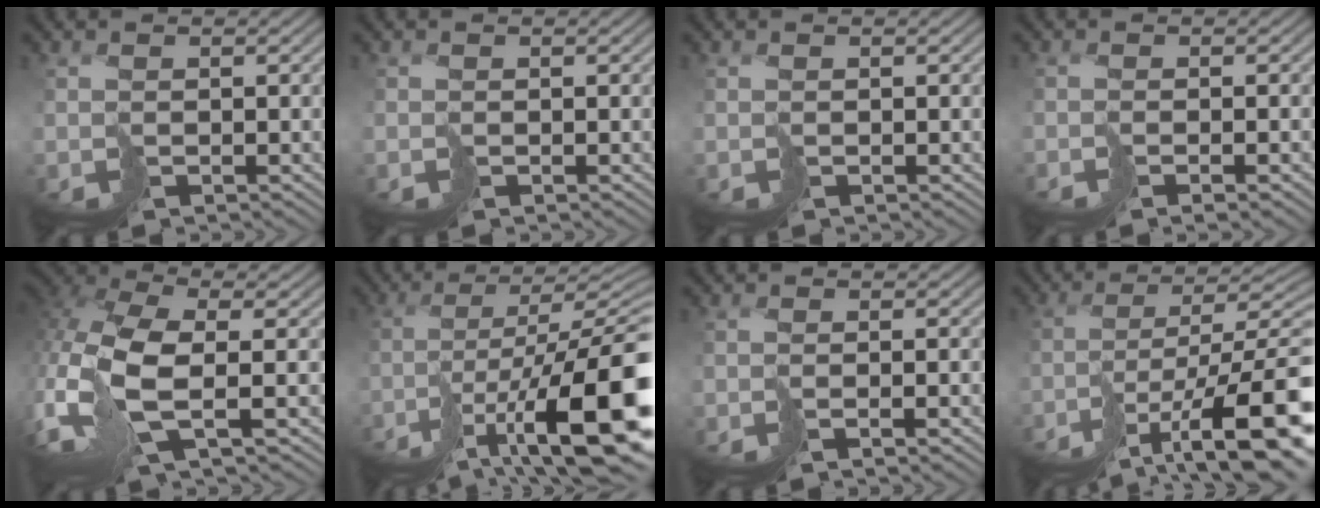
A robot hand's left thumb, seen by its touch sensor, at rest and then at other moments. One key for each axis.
{"total": 0.0}
{"total": 0.0}
{"total": 2.0, "fx": -1.4, "fy": -0.1, "fz": 1.5, "tx": -0.018, "ty": 0.002, "tz": -0.023}
{"total": 10.9, "fx": -2.4, "fy": 4.3, "fz": 9.7, "tx": -0.238, "ty": -0.014, "tz": -0.053}
{"total": 16.5, "fx": -7.1, "fy": 4.4, "fz": 14.3, "tx": -0.229, "ty": -0.012, "tz": -0.118}
{"total": 1.8, "fx": -1.3, "fy": -0.4, "fz": 1.2, "tx": -0.012, "ty": 0.003, "tz": -0.026}
{"total": 15.9, "fx": -8.2, "fy": 4.3, "fz": 12.9, "tx": -0.201, "ty": -0.009, "tz": -0.132}